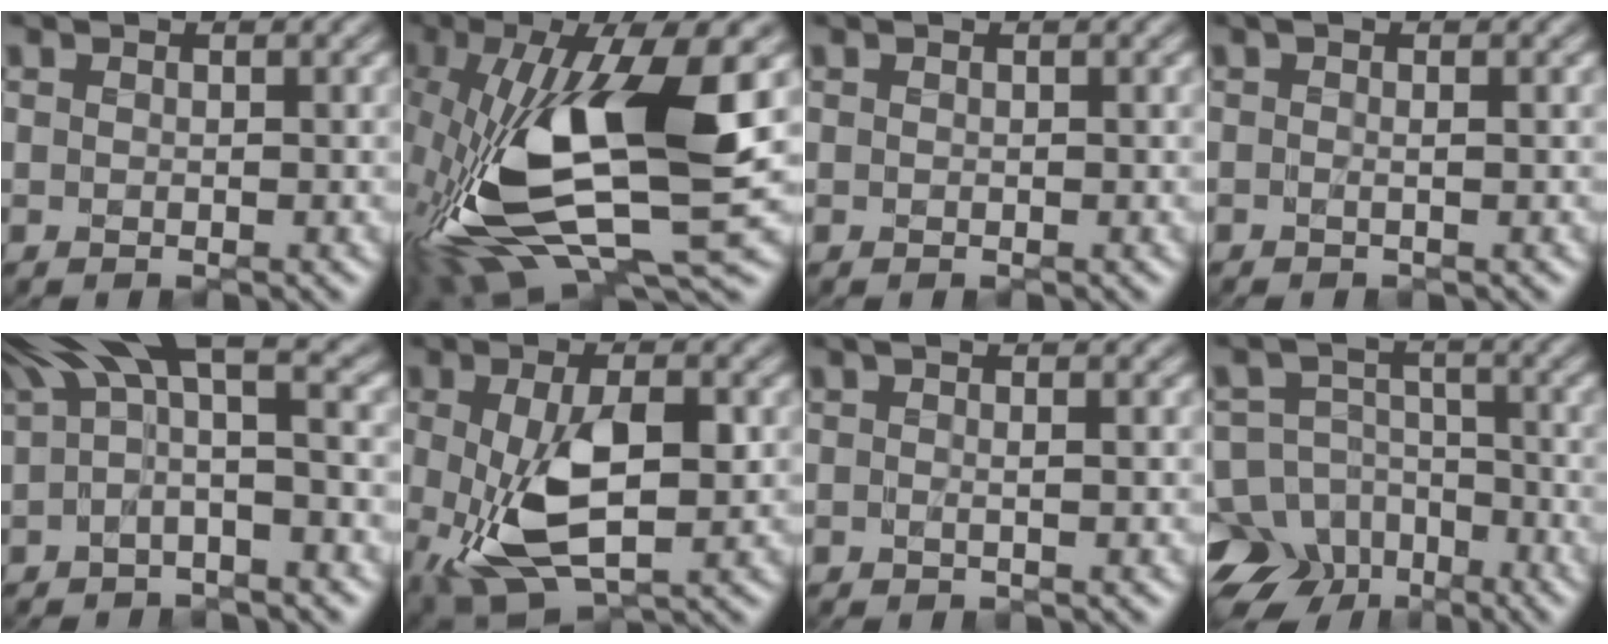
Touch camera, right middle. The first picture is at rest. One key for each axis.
{"total": 12.9, "fx": -0.6, "fy": 4.2, "fz": 12.2, "tx": -0.254, "ty": -0.017, "tz": -0.013}
{"total": 0.0}
{"total": 1.1, "fx": 0.3, "fy": 0.1, "fz": 1.0, "tx": -0.004, "ty": 0.001, "tz": -0.004}
{"total": 7.3, "fx": 3.2, "fy": 2.1, "fz": 6.2, "tx": -0.110, "ty": 0.028, "tz": 0.054}
{"total": 8.0, "fx": -1.3, "fy": 3.9, "fz": 6.9, "tx": -0.153, "ty": -0.016, "tz": -0.015}
{"total": 1.4, "fx": 0.5, "fy": 0.2, "fz": 1.3, "tx": -0.007, "ty": 0.004, "tz": -0.006}
{"total": 12.2, "fx": -8.4, "fy": 8.6, "fz": 2.3, "tx": -0.048, "ty": -0.021, "tz": -0.163}